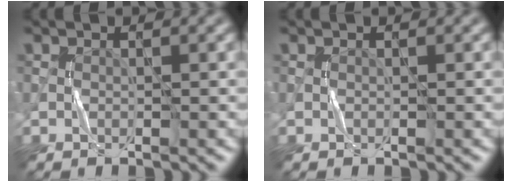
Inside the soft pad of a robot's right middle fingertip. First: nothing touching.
{"total": 0.0}